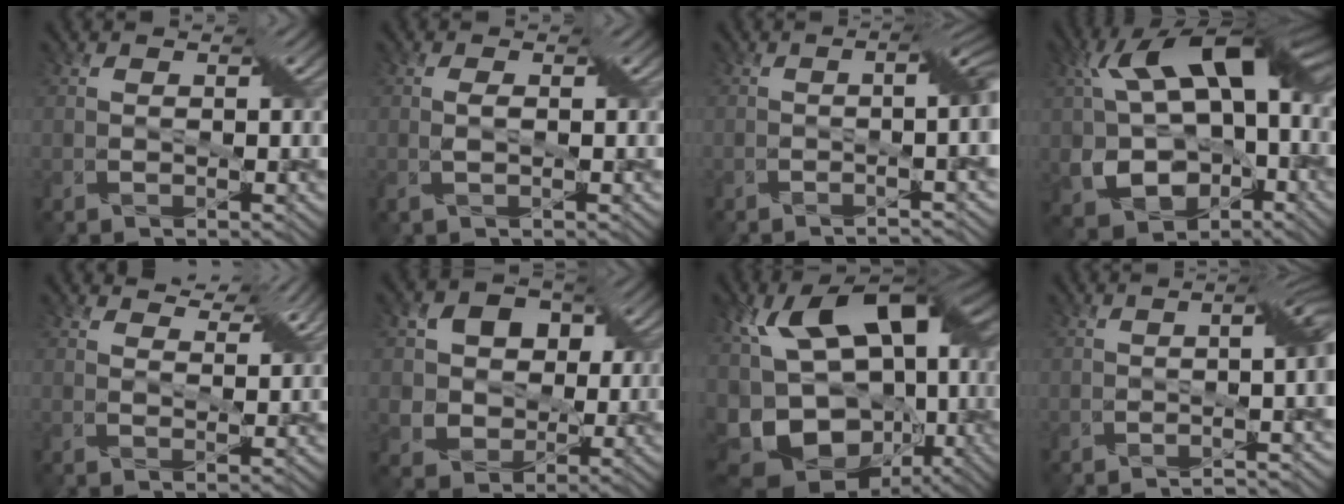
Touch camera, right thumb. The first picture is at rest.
{"total": 1.2, "force": [0.0, 0.2, 1.2], "torque": [-0.028, 0.004, 0.000]}
{"total": 8.1, "force": [-1.4, 2.0, 7.7], "torque": [-0.080, 0.006, -0.028]}
{"total": 16.7, "force": [0.7, 10.7, 12.7], "torque": [-0.216, -0.010, 0.017]}
{"total": 4.4, "force": [3.7, 1.3, 1.9], "torque": [-0.038, 0.000, 0.059]}
{"total": 9.1, "force": [2.0, 8.0, 3.9], "torque": [-0.100, 0.016, 0.031]}
{"total": 18.4, "force": [-1.2, 12.1, 13.9], "torque": [-0.271, 0.002, -0.013]}
{"total": 9.0, "force": [-2.5, 2.4, 8.3], "torque": [-0.073, 0.007, -0.048]}